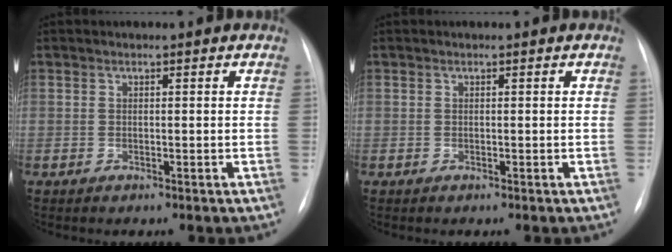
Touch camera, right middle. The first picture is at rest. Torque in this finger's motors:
{"motor_torque": [0.00, 0.00, 0.00, 0.00]}